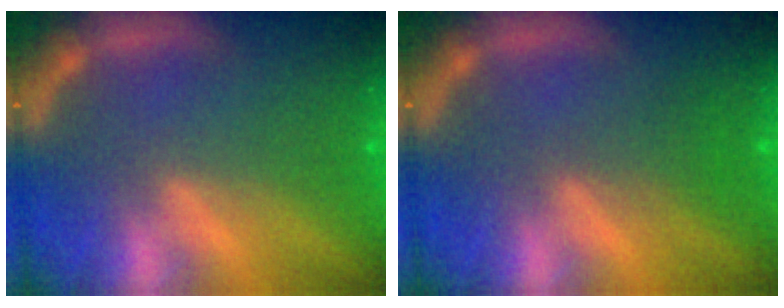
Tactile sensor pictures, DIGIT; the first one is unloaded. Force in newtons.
{"total": 1.5}